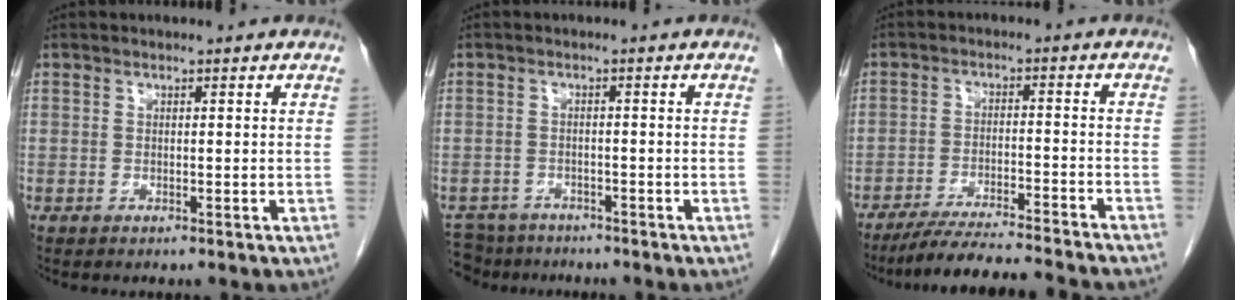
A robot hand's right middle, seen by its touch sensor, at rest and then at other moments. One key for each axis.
{"total": 5.6, "fx": -5.0, "fy": 2.5, "fz": -0.1, "tx": 0.005, "ty": 0.001, "tz": -0.080}
{"total": 14.5, "fx": -13.1, "fy": -0.1, "fz": 6.1, "tx": -0.087, "ty": -0.019, "tz": -0.198}